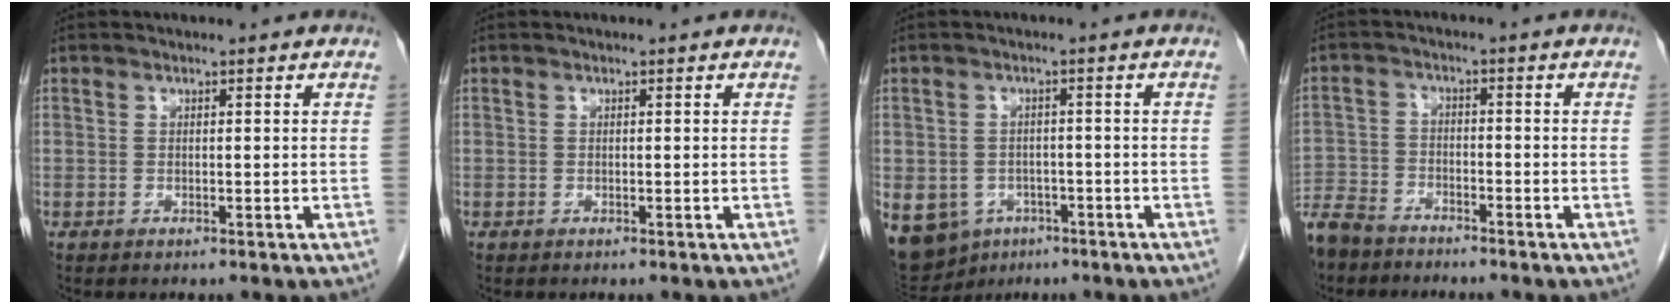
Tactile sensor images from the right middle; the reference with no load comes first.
{"total": 0.0}
{"total": 16.8, "force": [-7.8, 13.4, 6.5], "torque": [-0.194, 0.001, -0.097]}
{"total": 8.3, "force": [-7.2, 3.4, 2.3], "torque": [-0.047, -0.009, -0.134]}